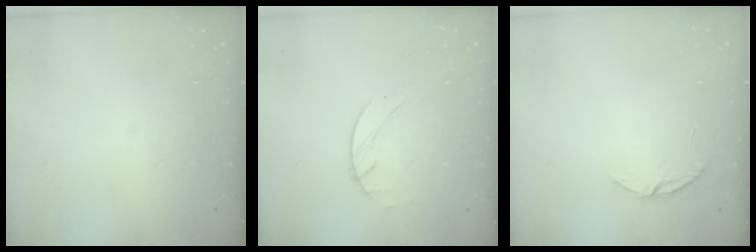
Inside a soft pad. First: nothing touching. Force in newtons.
{"total": 1.2, "press": 1.2, "slide": 0.2}
{"total": 4.6, "press": 4.5, "slide": 0.4}